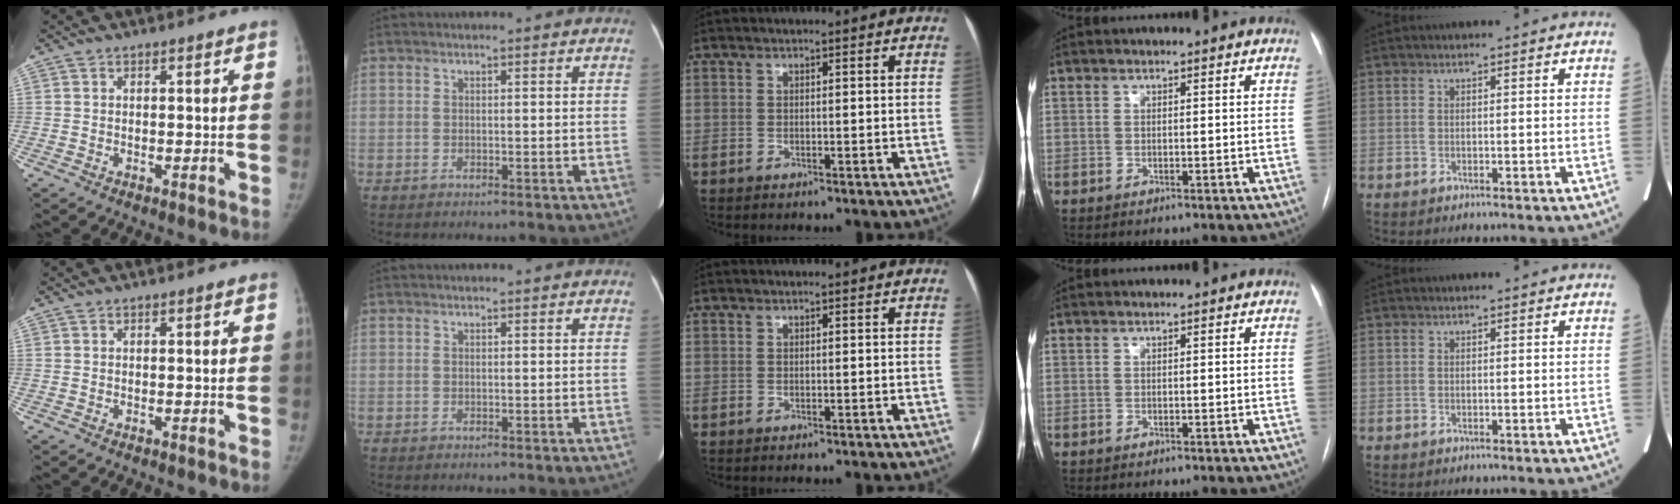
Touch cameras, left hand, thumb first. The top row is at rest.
{}